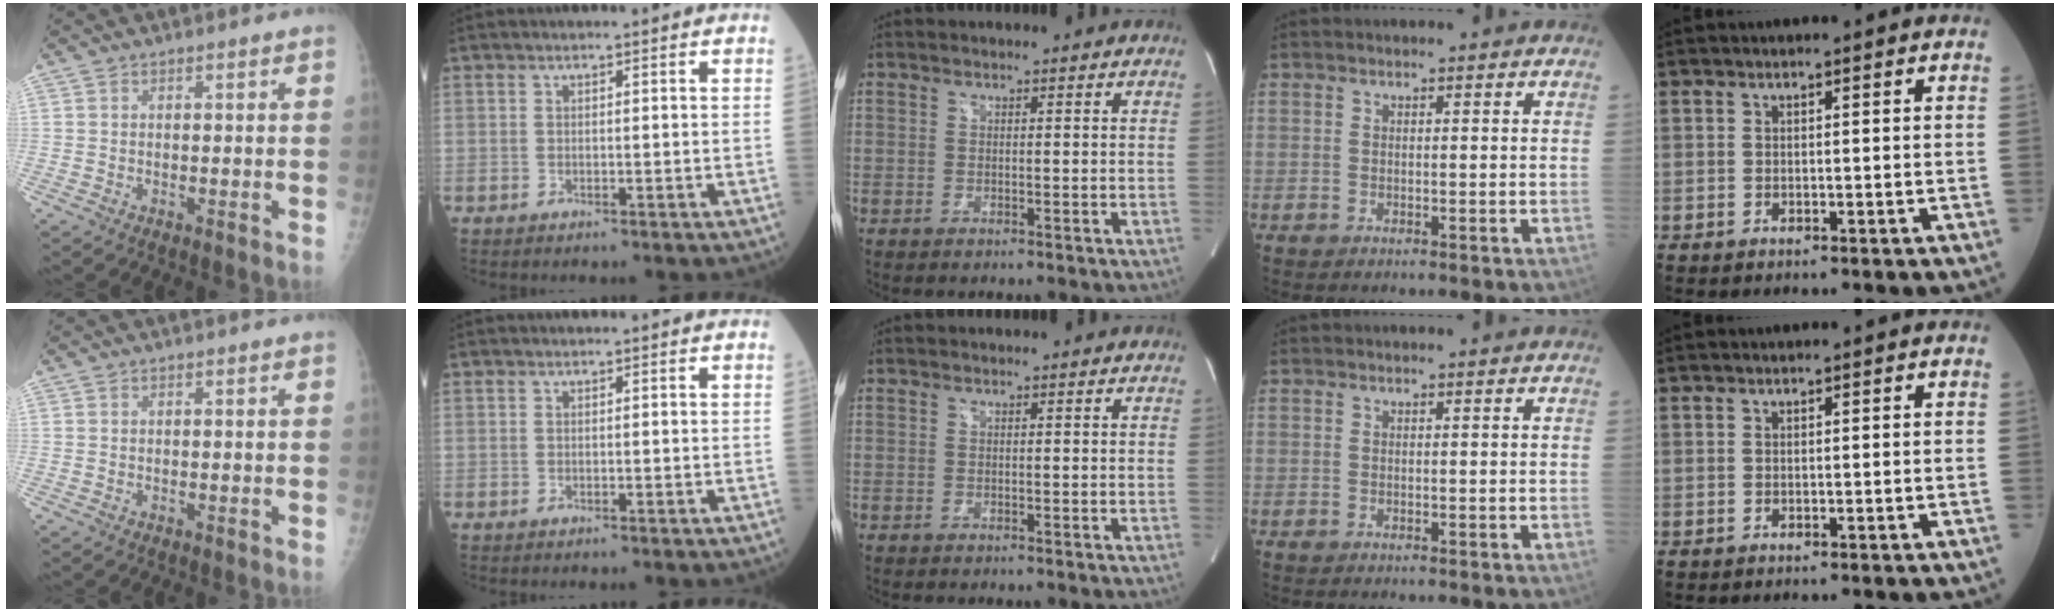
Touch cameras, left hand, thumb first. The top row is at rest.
{}